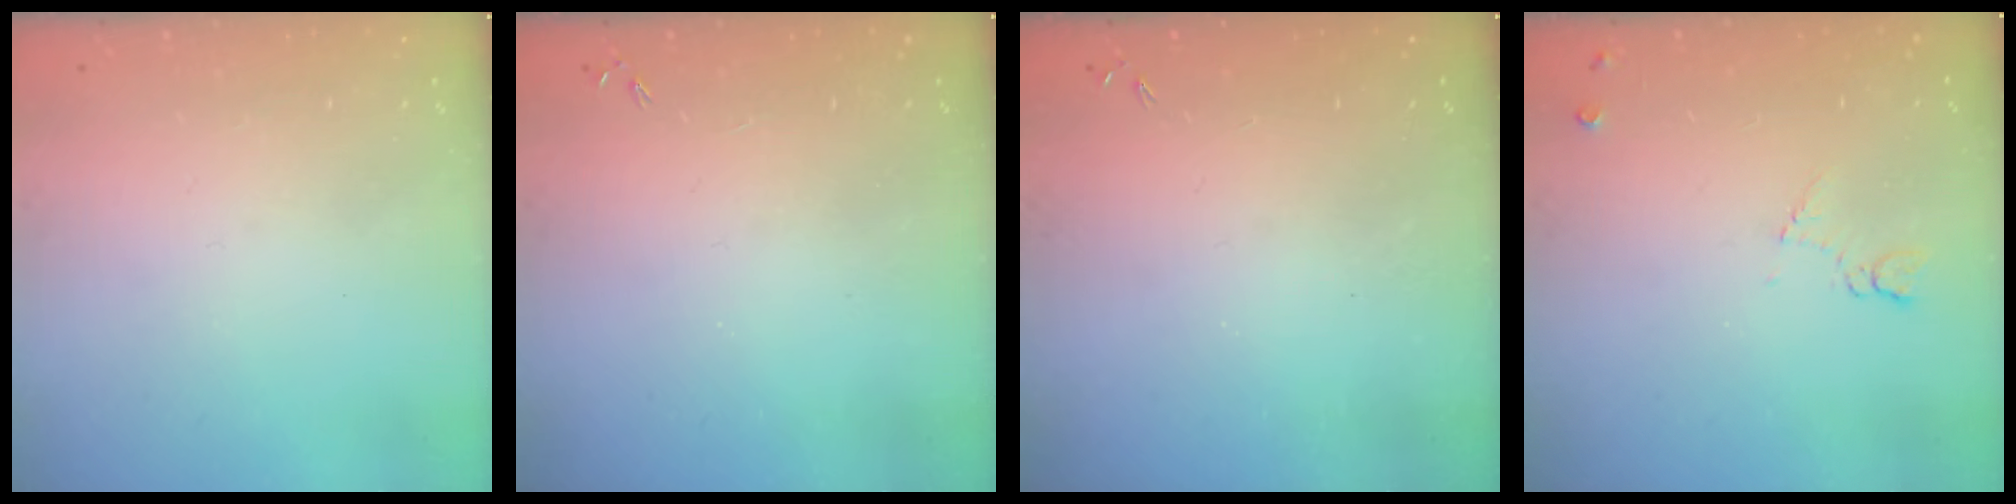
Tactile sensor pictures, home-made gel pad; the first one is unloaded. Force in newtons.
{"total": 0.0}
{"total": 0.0}
{"total": 6.1, "press": 6.0, "slide": 0.9}